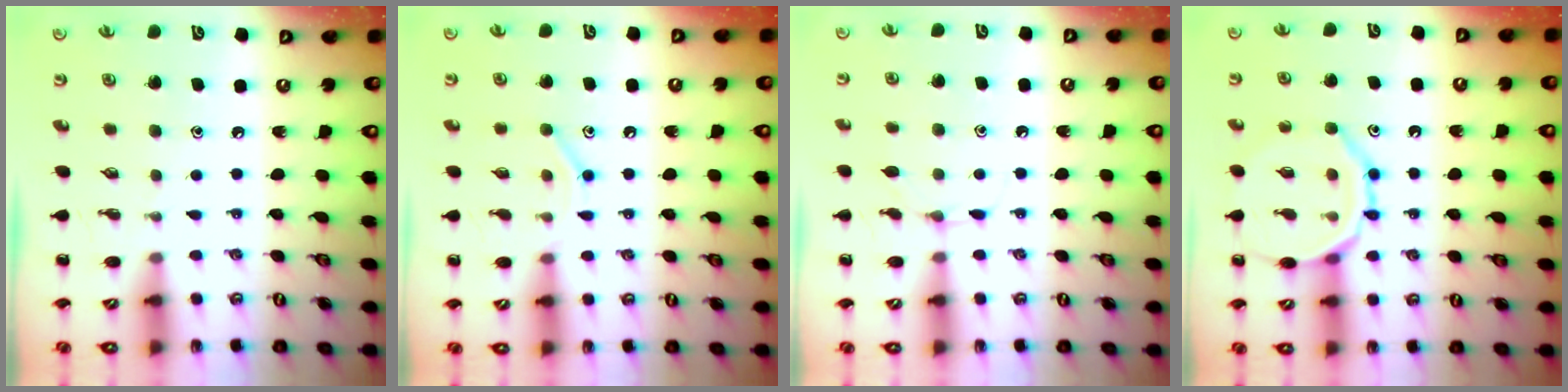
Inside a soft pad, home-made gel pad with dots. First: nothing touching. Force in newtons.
{"total": 7.8, "press": 7.8, "slide": 1.1}
{"total": 4.4, "press": 4.2, "slide": 1.2}
{"total": 11.9, "press": 11.8, "slide": 1.1}